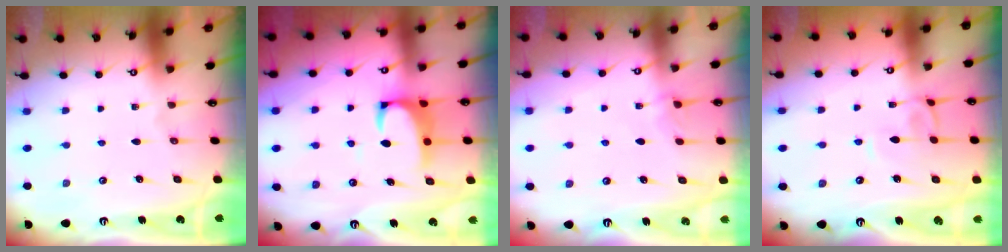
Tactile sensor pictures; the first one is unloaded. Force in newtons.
{"total": 2.2, "press": 2.0, "slide": 1.0}
{"total": 1.8, "press": 1.8, "slide": 0.3}
{"total": 2.9, "press": 2.9, "slide": 0.2}